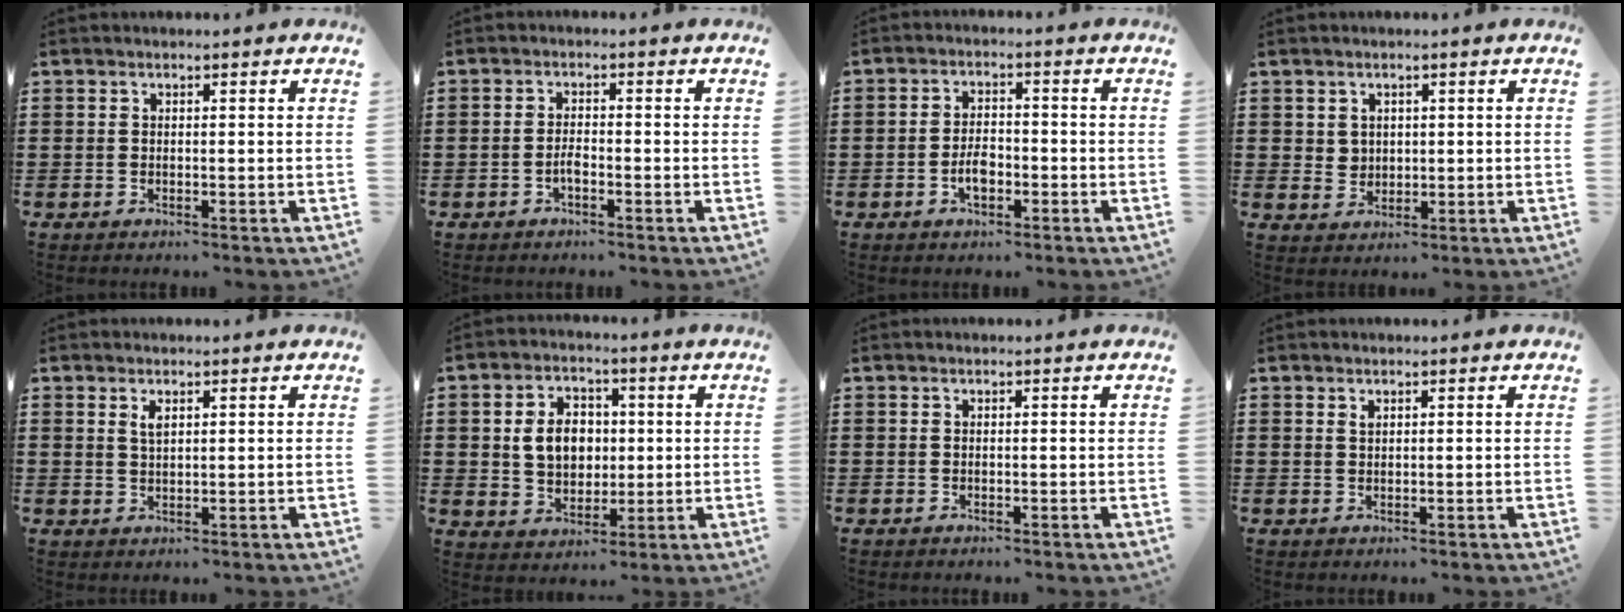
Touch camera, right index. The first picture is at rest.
{"total": 1.7, "force": [-1.0, 0.5, 1.3], "torque": [-0.027, -0.001, -0.018]}
{"total": 3.7, "force": [-1.5, 1.8, 2.9], "torque": [-0.059, 0.000, -0.028]}
{"total": 2.4, "force": [1.2, 2.0, 0.4], "torque": [-0.016, 0.011, 0.021]}
{"total": 1.7, "force": [0.9, 0.7, 1.2], "torque": [-0.028, 0.002, 0.016]}
{"total": 7.0, "force": [0.7, 5.5, 4.3], "torque": [-0.091, 0.010, 0.006]}
{"total": 0.0}
{"total": 0.7, "force": [0.4, 0.4, 0.4], "torque": [-0.009, 0.002, 0.008]}